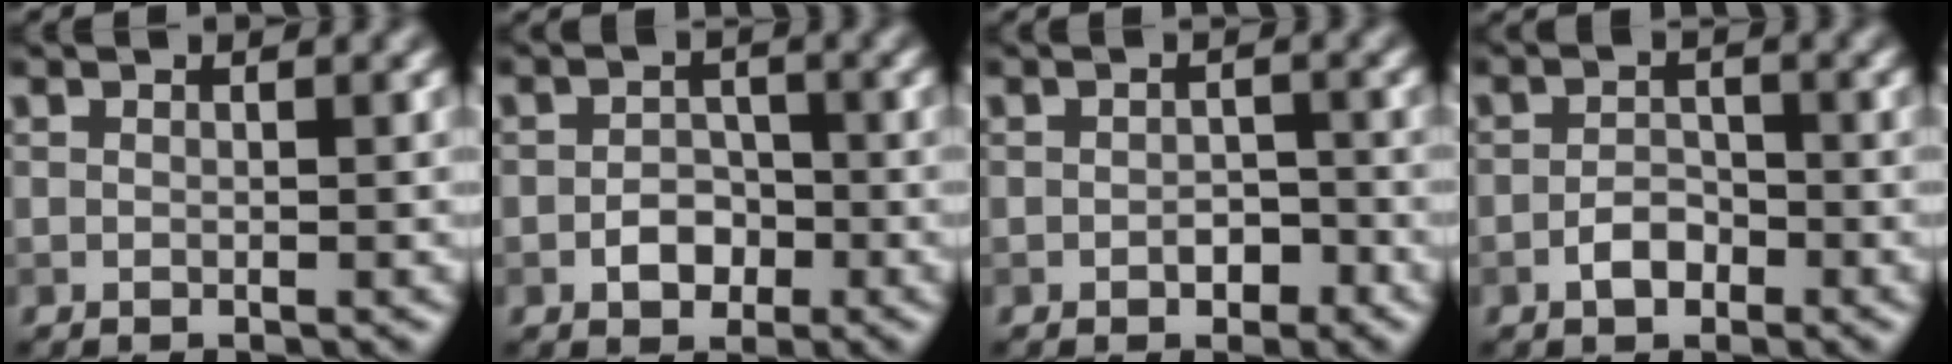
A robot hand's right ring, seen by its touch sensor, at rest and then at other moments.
{"total": 2.4, "force": [-1.0, 1.8, 1.3], "torque": [-0.016, 0.002, -0.020]}
{"total": 1.8, "force": [-0.8, 1.1, 1.1], "torque": [-0.015, 0.000, -0.014]}
{"total": 2.1, "force": [-1.2, 1.2, 1.3], "torque": [-0.021, 0.006, -0.024]}